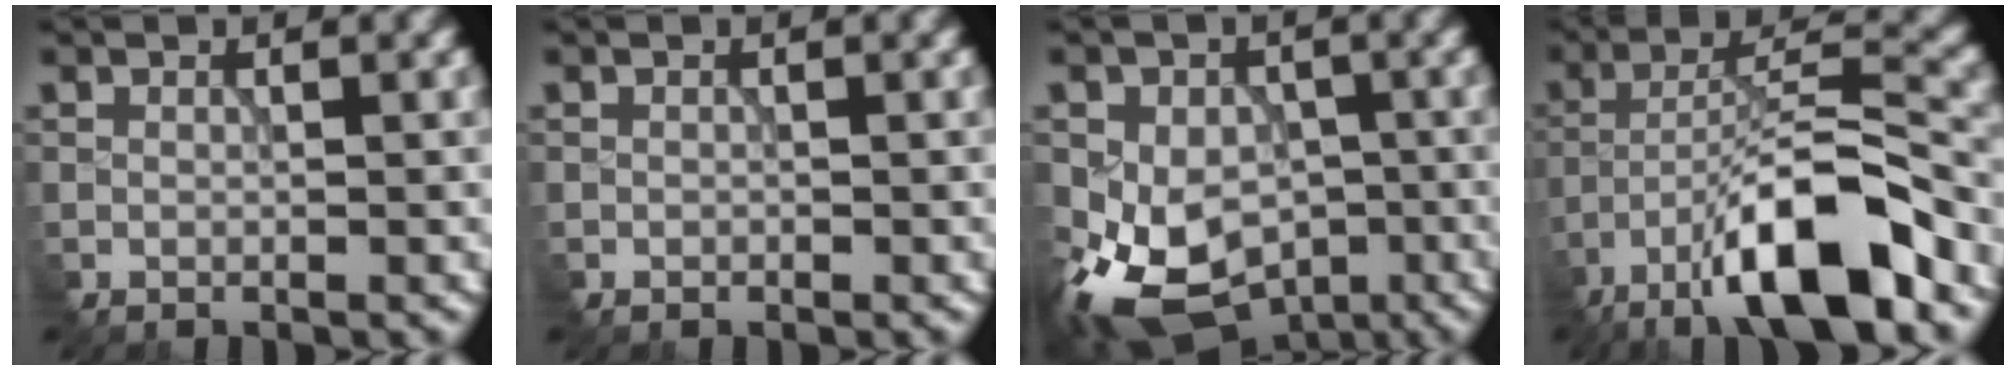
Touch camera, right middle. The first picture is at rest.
{"total": 0.8, "force": [-0.2, 0.6, 0.4], "torque": [-0.006, -0.002, -0.002]}
{"total": 10.4, "force": [-4.7, 7.5, 5.5], "torque": [-0.098, -0.027, -0.073]}
{"total": 11.1, "force": [-7.1, 2.5, 8.2], "torque": [-0.138, 0.017, -0.127]}